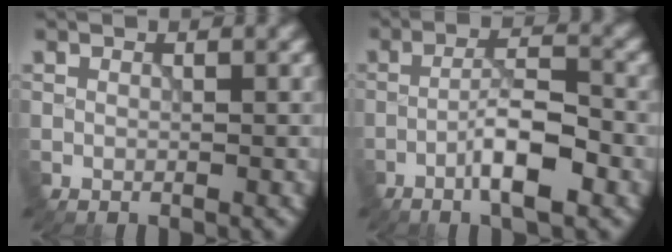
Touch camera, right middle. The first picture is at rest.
{"total": 5.0, "force": [-2.4, 1.0, 4.3], "torque": [-0.074, 0.009, -0.047]}